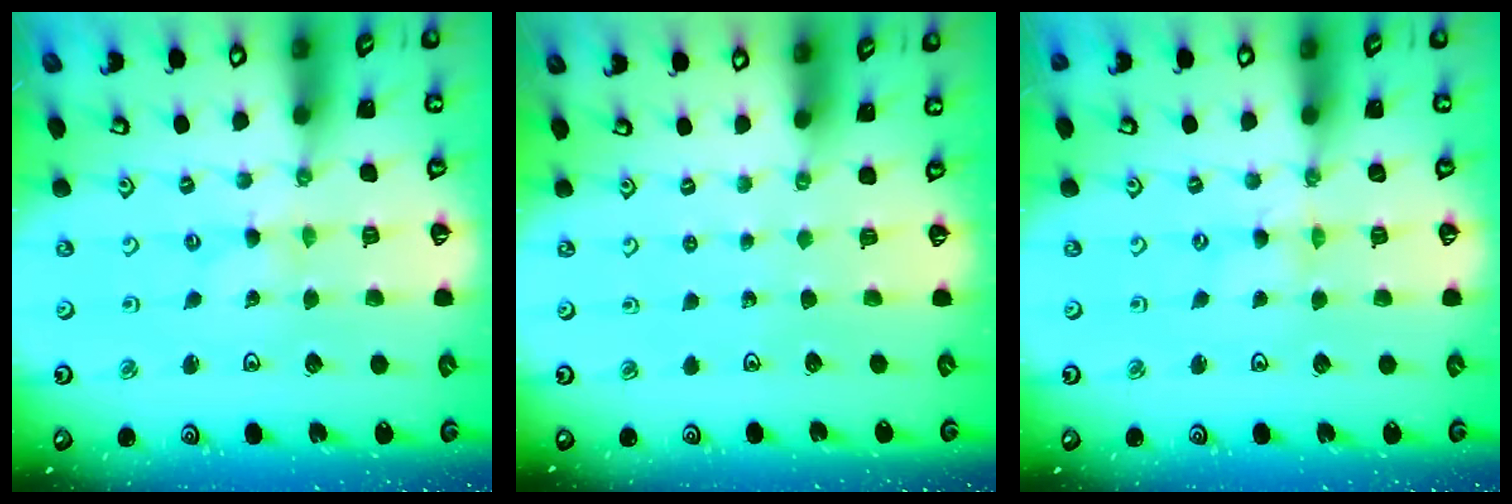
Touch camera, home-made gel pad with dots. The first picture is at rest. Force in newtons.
{"total": 0.0}
{"total": 0.0}